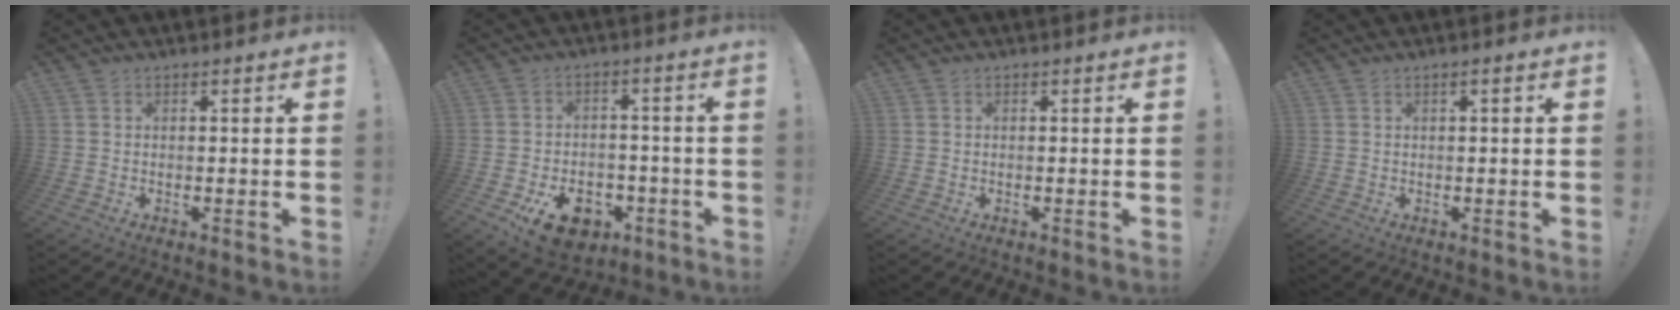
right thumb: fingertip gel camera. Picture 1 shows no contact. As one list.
[{"total": 11.9, "force": [-6.1, 7.7, 6.7], "torque": [-0.092, 0.046, -0.098]}, {"total": 0.0}, {"total": 1.2, "force": [0.2, 0.0, 1.2], "torque": [-0.020, 0.000, 0.002]}]